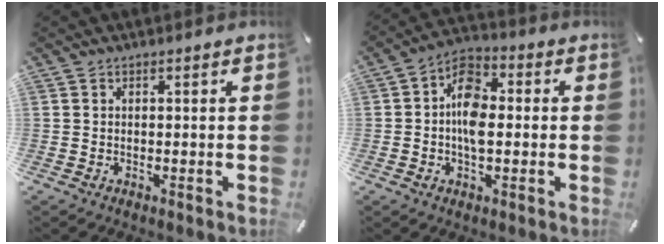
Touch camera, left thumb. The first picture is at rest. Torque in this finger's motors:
{"motor_torque": [0.89, 1.92, 0.70, -0.58, 0.25]}